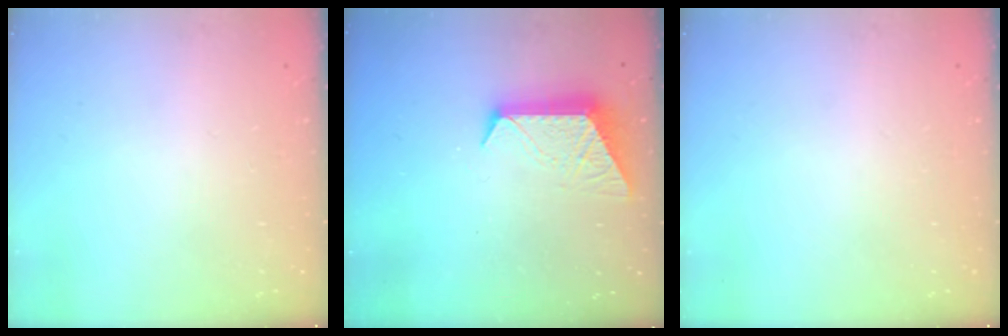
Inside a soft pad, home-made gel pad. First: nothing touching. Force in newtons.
{"total": 11.0, "press": 11.0, "slide": 0.8}
{"total": 0.0}